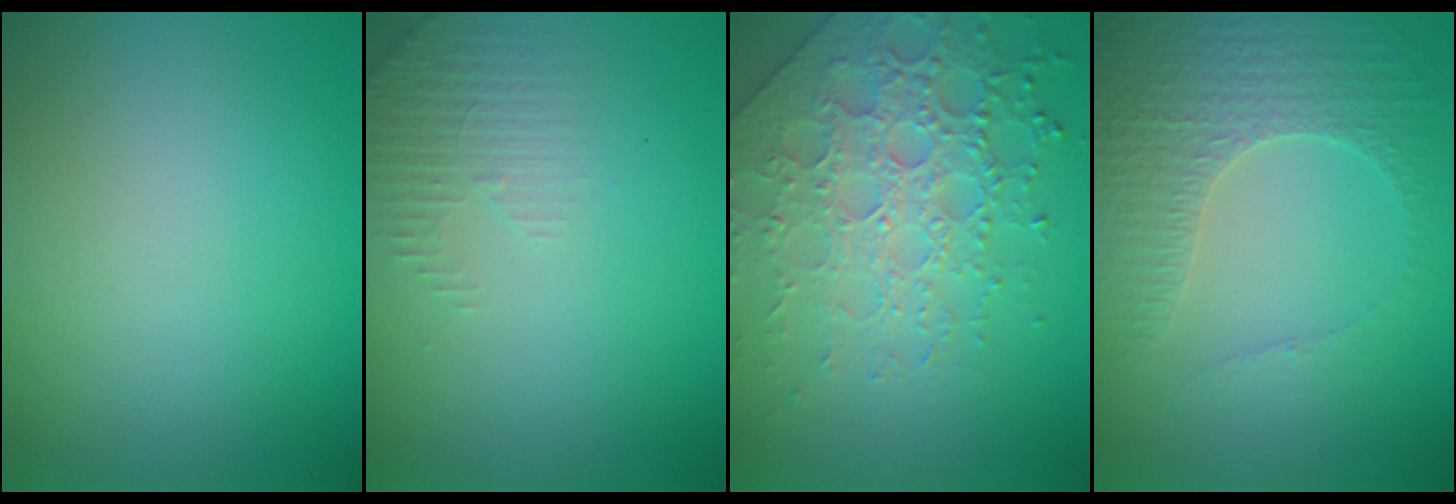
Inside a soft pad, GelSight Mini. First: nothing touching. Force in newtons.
{"total": 1.9, "press": 1.8, "slide": 0.6}
{"total": 6.0, "press": 5.2, "slide": 3.1}
{"total": 3.4, "press": 3.2, "slide": 1.1}